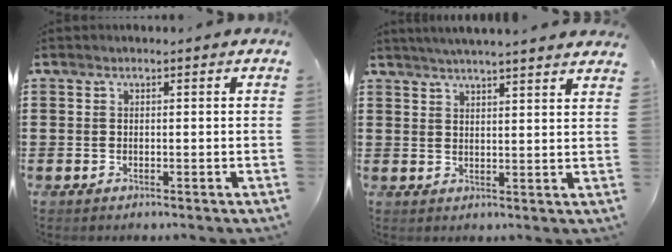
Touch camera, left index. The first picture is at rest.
{"total": 3.4, "force": [3.3, -0.7, 0.8], "torque": [-0.026, -0.011, 0.057]}